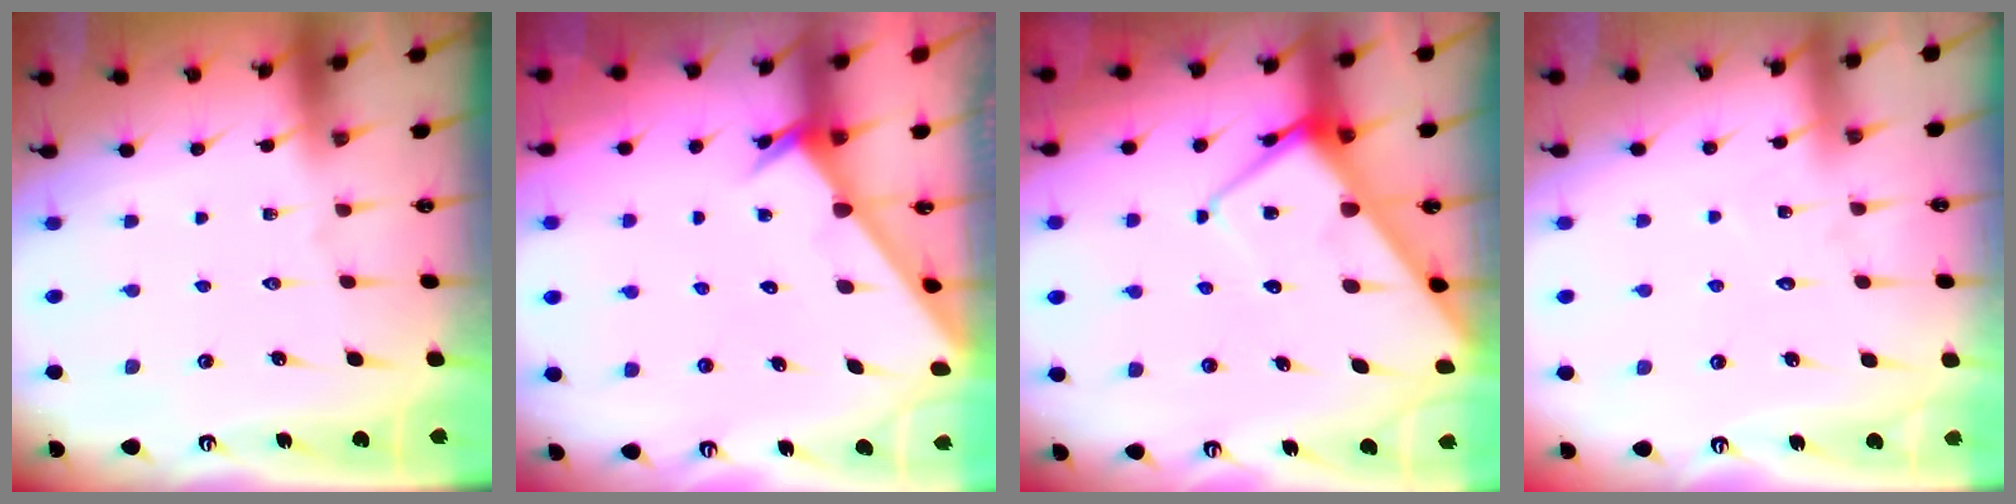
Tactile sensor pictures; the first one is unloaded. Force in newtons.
{"total": 3.8, "press": 3.8, "slide": 0.4}
{"total": 8.4, "press": 8.4, "slide": 0.6}
{"total": 4.1, "press": 4.1, "slide": 0.5}